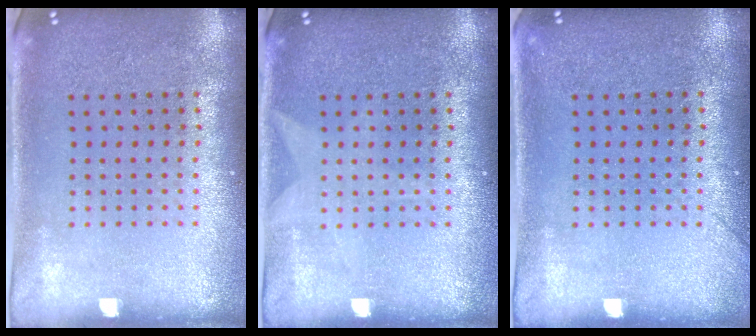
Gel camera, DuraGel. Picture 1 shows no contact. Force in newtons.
{"total": 0.8, "press": 0.8, "slide": 0.1}
{"total": 0.8, "press": 0.8, "slide": 0.1}